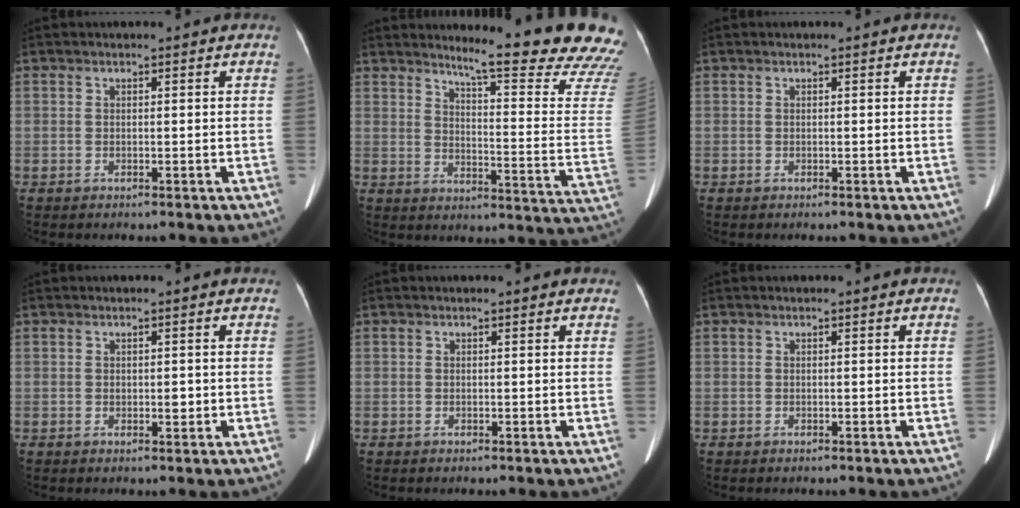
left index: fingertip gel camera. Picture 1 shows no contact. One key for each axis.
{"total": 20.8, "fx": 18.9, "fy": 0.2, "fz": 8.7, "tx": -0.114, "ty": -0.125, "tz": 0.215}
{"total": 0.0}
{"total": 1.4, "fx": -0.1, "fy": 0.8, "fz": 1.1, "tx": -0.015, "ty": 0.000, "tz": 0.001}
{"total": 0.7, "fx": 0.6, "fy": 0.3, "fz": 0.1, "tx": -0.012, "ty": 0.007, "tz": 0.002}
{"total": 0.0}